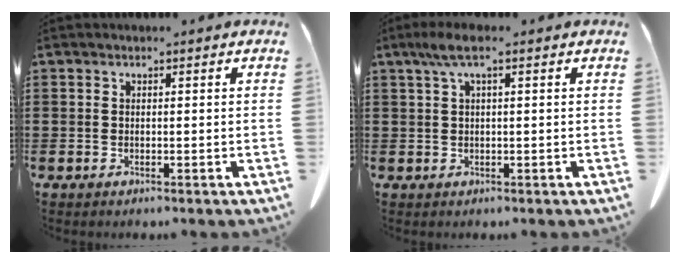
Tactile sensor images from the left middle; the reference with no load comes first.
{"total": 3.0, "force": [0.9, 0.4, 2.8], "torque": [-0.063, 0.001, 0.012]}